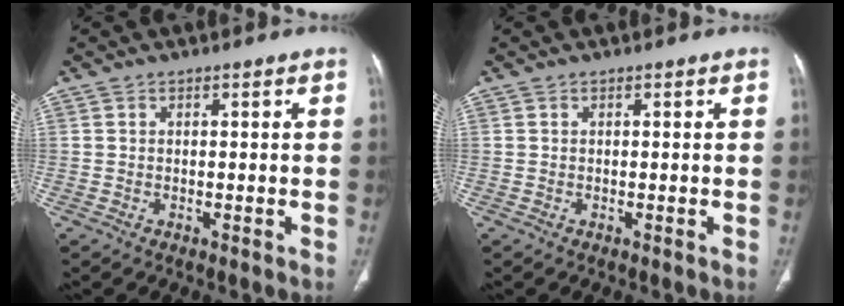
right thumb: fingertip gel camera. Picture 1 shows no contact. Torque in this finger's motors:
{"motor_torque": [0.00, 0.00, -0.16, 0.15, 0.00]}